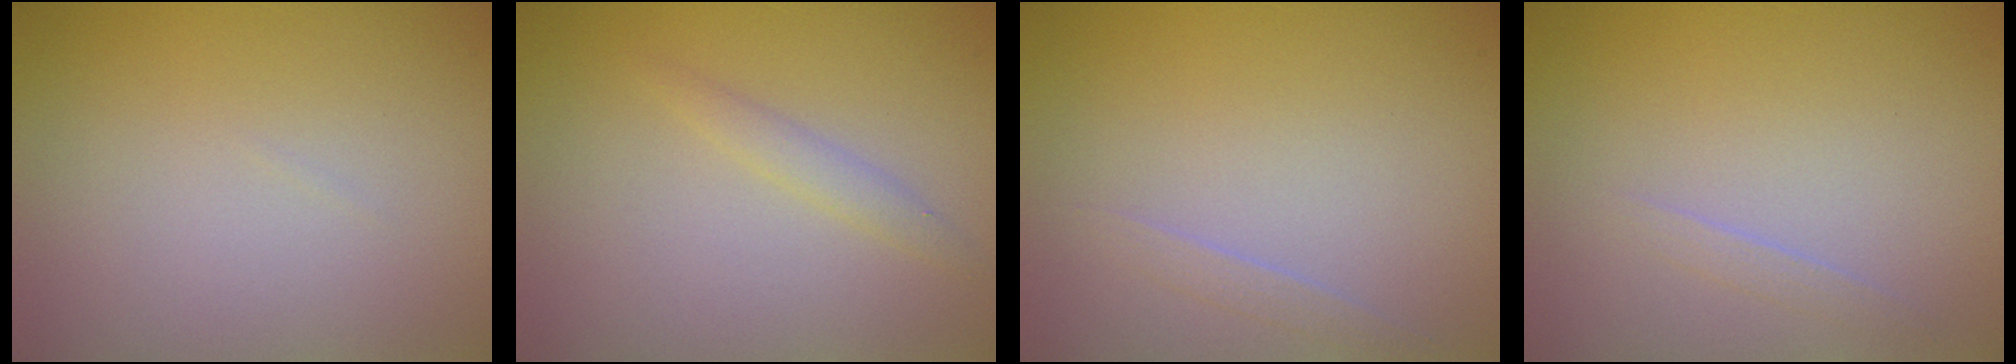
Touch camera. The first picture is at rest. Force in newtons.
{"total": 1.2, "press": 1.2, "slide": 0.1}
{"total": 0.8, "press": 0.8, "slide": 0.0}
{"total": 0.8, "press": 0.8, "slide": 0.0}